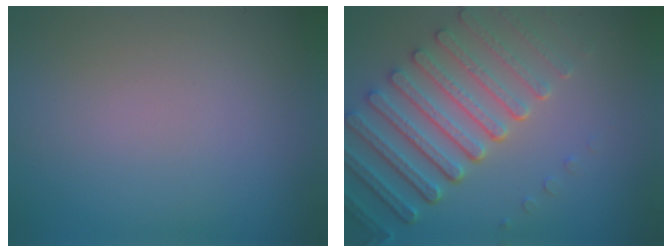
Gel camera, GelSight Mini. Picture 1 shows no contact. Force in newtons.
{"total": 7.2, "press": 5.4, "slide": 4.7}